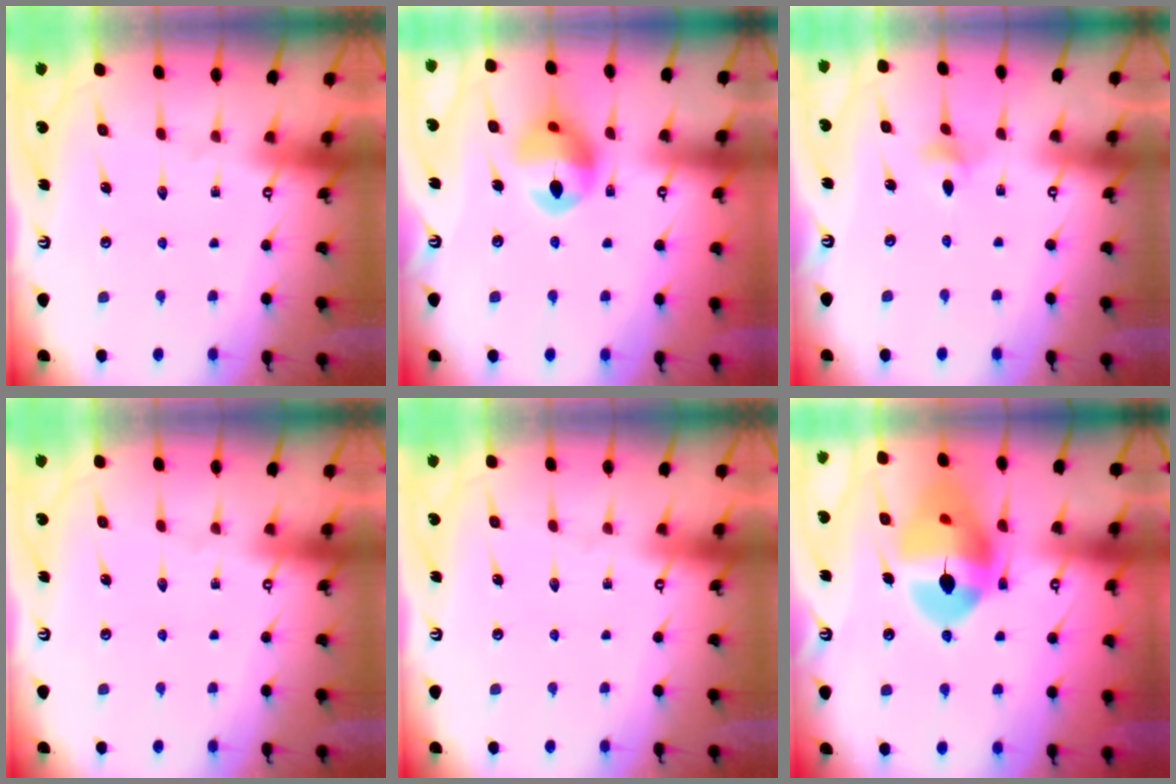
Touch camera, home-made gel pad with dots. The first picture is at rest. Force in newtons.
{"total": 13.3, "press": 13.2, "slide": 1.7}
{"total": 2.8, "press": 2.7, "slide": 0.4}
{"total": 0.0}
{"total": 0.0}
{"total": 17.4, "press": 17.3, "slide": 1.9}